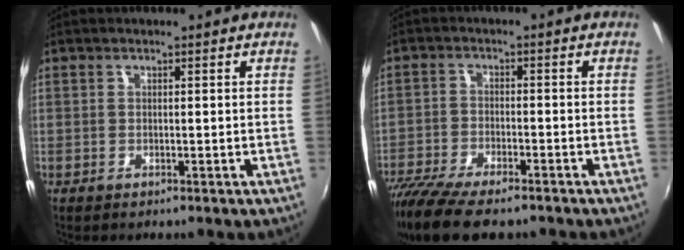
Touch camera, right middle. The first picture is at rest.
{"total": 14.5, "force": [-11.5, 3.9, 7.8], "torque": [-0.179, -0.052, -0.199]}